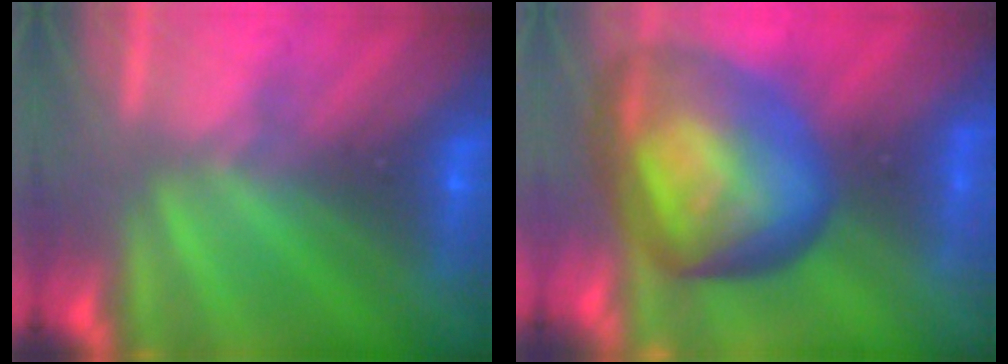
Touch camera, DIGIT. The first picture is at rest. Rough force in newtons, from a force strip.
{"total": 7.5}